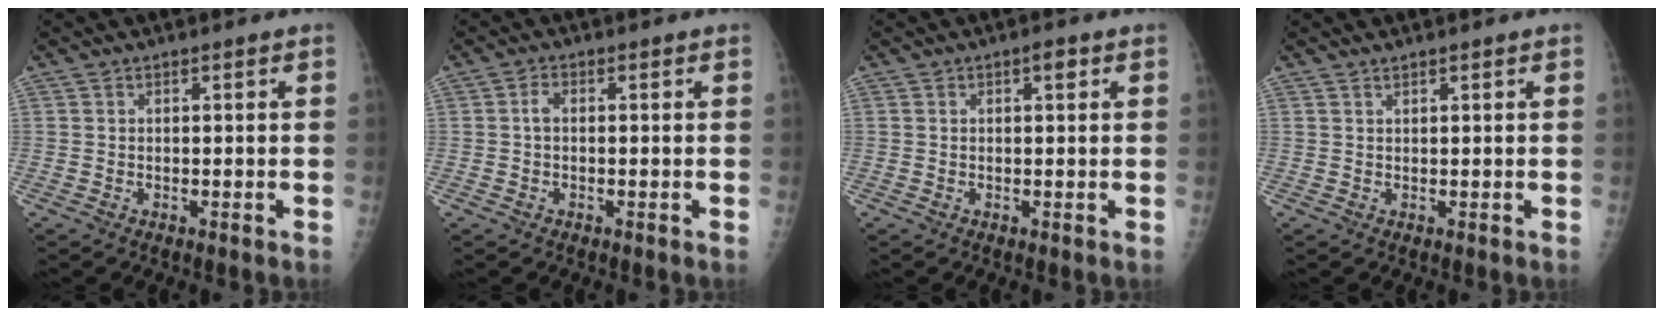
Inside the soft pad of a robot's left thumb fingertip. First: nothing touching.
{"total": 1.8, "force": [0.0, 1.1, 1.5], "torque": [-0.029, 0.005, -0.003]}
{"total": 1.9, "force": [0.8, 0.7, 1.6], "torque": [-0.018, 0.000, 0.011]}
{"total": 0.9, "force": [0.8, 0.1, 0.3], "torque": [-0.005, -0.003, 0.017]}